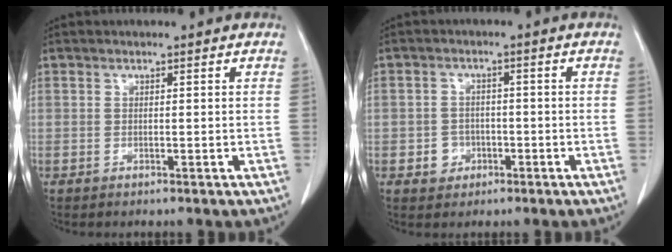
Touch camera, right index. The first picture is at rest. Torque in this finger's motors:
{"motor_torque": [-0.12, 0.13, -0.43, -0.15]}